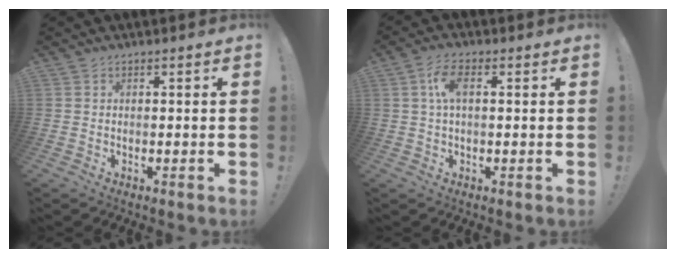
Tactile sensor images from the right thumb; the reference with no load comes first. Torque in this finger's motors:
{"motor_torque": [0.85, 0.77, 1.02, -0.21, -0.02]}